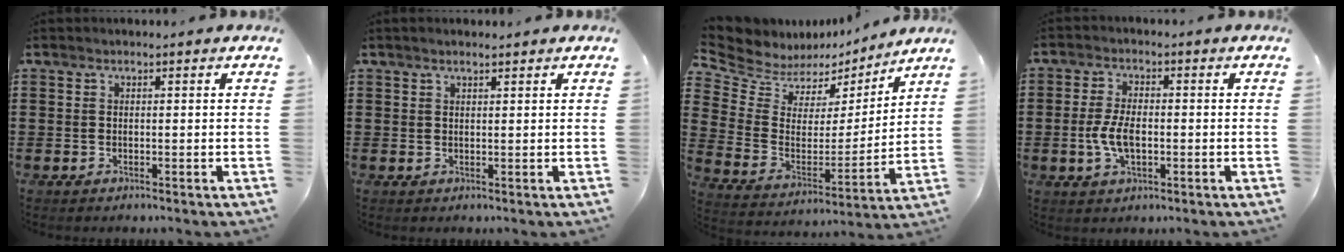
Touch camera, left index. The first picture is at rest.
{"total": 1.1, "force": [0.9, 0.1, 0.6], "torque": [-0.012, 0.000, 0.017]}
{"total": 6.5, "force": [5.6, 3.4, 0.0], "torque": [-0.048, -0.046, 0.099]}
{"total": 5.6, "force": [-0.8, 2.6, 4.9], "torque": [-0.114, -0.005, -0.022]}